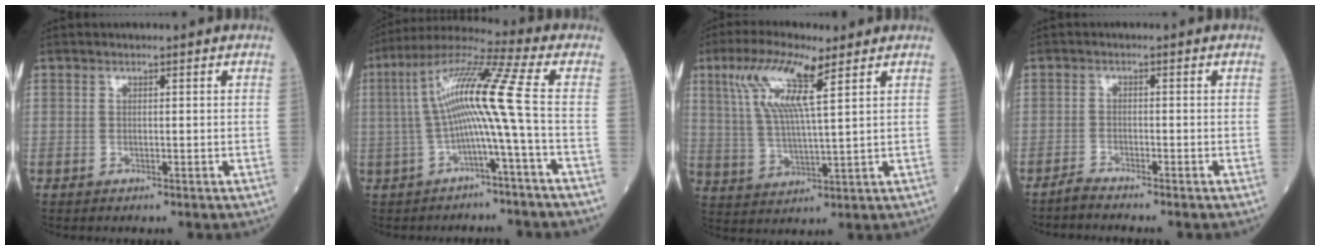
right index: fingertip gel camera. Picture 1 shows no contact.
{"total": 11.6, "force": [-0.8, -1.7, 11.4], "torque": [-0.217, 0.037, -0.018]}
{"total": 10.9, "force": [5.2, 1.0, 9.5], "torque": [-0.196, 0.010, 0.098]}
{"total": 1.9, "force": [-1.9, -0.5, 0.1], "torque": [-0.009, -0.006, -0.039]}